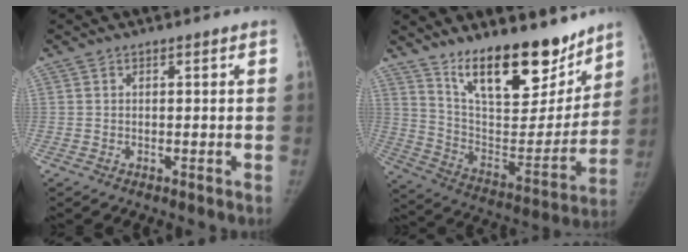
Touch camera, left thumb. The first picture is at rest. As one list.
[{"total": 22.8, "force": [16.1, 9.0, 13.4], "torque": [-0.155, -0.098, 0.267]}]